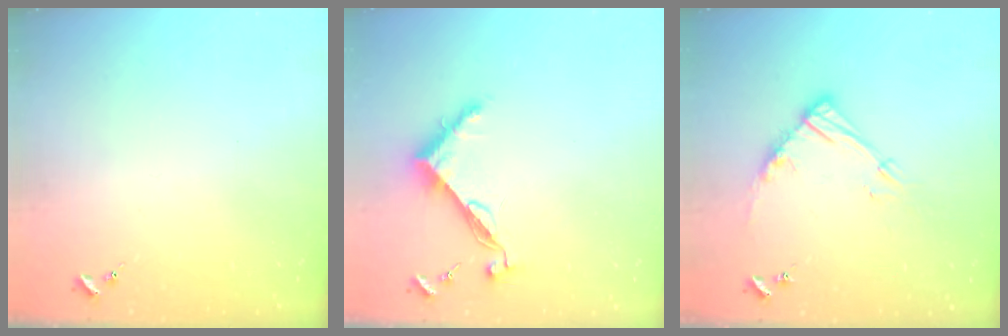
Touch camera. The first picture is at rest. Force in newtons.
{"total": 8.2, "press": 8.2, "slide": 0.2}
{"total": 13.1, "press": 13.0, "slide": 1.3}